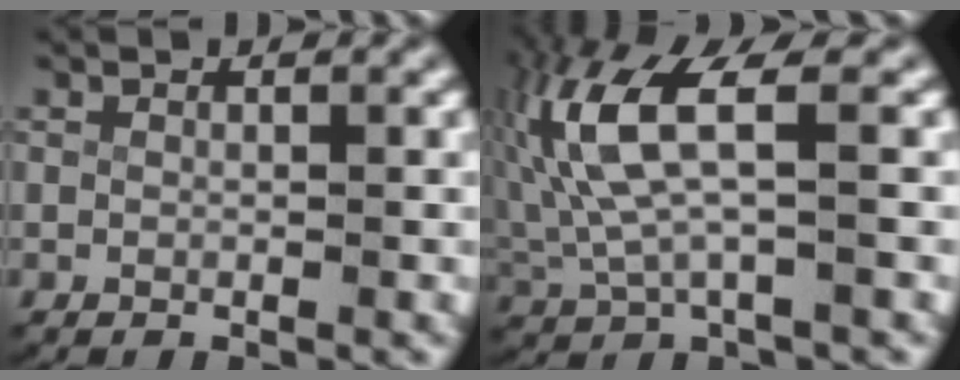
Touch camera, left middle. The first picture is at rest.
{"total": 7.4, "force": [1.4, 3.5, 6.4], "torque": [-0.154, 0.000, 0.033]}